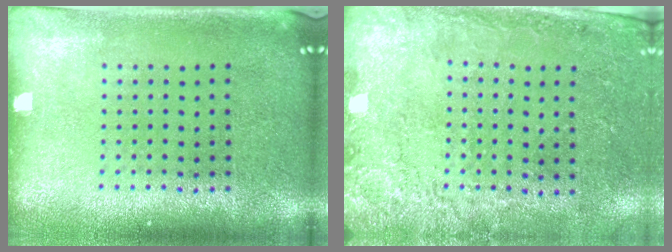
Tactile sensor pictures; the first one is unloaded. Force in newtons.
{"total": 2.6, "press": 2.3, "slide": 1.2}